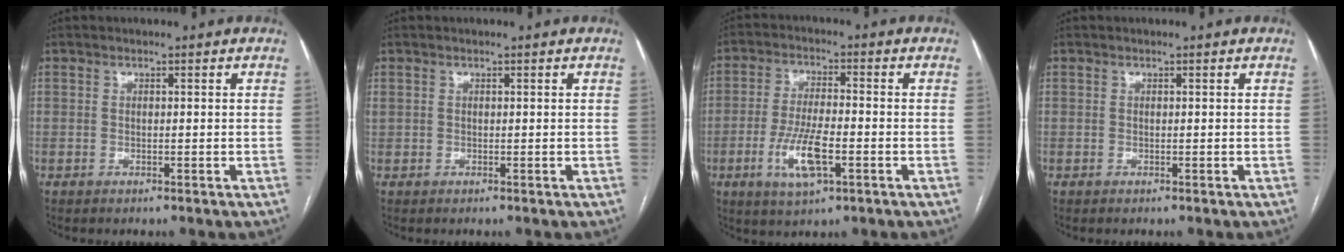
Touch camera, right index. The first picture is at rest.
{"total": 0.6, "force": [0.3, 0.5, 0.2], "torque": [-0.006, 0.016, 0.009]}
{"total": 8.5, "force": [-3.0, 2.1, 7.7], "torque": [-0.156, -0.006, -0.051]}
{"total": 0.0}